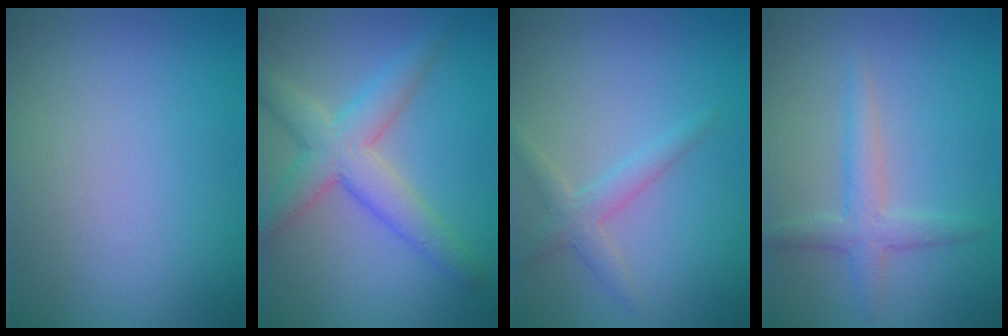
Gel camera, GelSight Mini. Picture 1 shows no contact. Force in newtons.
{"total": 5.4, "press": 5.4, "slide": 0.3}
{"total": 2.2, "press": 2.2, "slide": 0.1}
{"total": 2.7, "press": 2.7, "slide": 0.0}